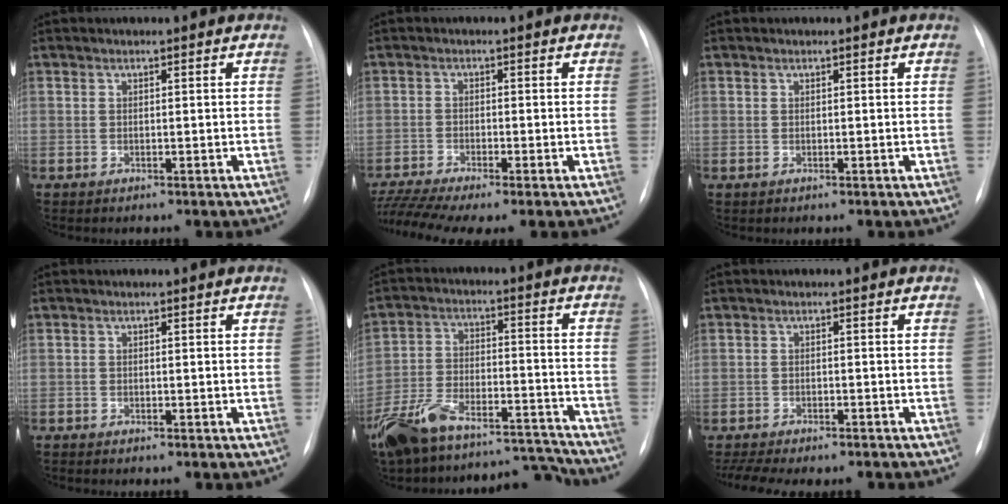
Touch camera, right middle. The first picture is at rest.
{"total": 8.0, "force": [-6.5, 0.1, 4.6], "torque": [-0.094, -0.010, -0.111]}
{"total": 0.0}
{"total": 1.0, "force": [-0.9, -0.2, 0.3], "torque": [-0.005, -0.002, -0.016]}
{"total": 17.7, "force": [-16.3, 4.1, 5.8], "torque": [-0.115, 0.032, -0.270]}
{"total": 9.9, "force": [-8.6, 2.2, 4.4], "torque": [-0.072, 0.001, -0.119]}